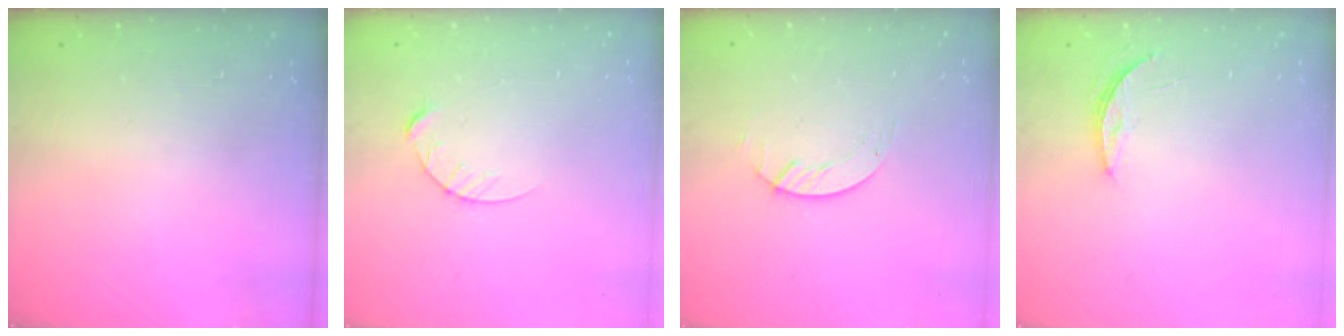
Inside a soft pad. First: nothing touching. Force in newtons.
{"total": 5.7, "press": 5.7, "slide": 0.5}
{"total": 1.4, "press": 1.4, "slide": 0.2}
{"total": 3.9, "press": 3.9, "slide": 0.4}